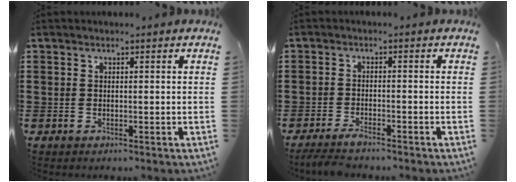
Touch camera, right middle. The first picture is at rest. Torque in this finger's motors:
{"motor_torque": [2.14, 0.00, 0.21, 0.08]}